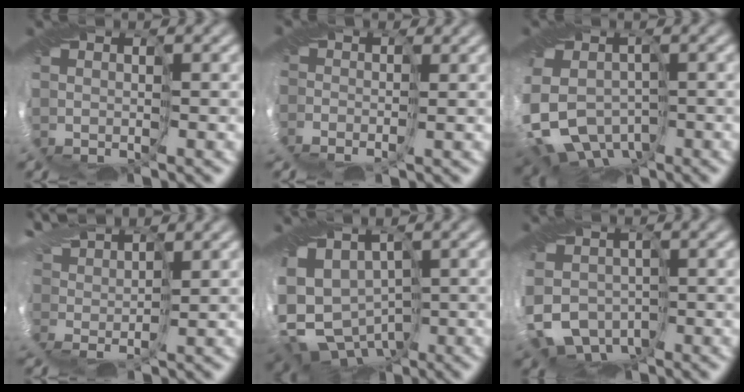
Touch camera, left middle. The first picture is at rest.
{"total": 2.3, "force": [-0.4, 2.1, 0.9], "torque": [-0.017, 0.005, -0.007]}
{"total": 10.6, "force": [-4.5, 8.6, 4.1], "torque": [-0.089, -0.041, -0.078]}
{"total": 2.7, "force": [2.6, 0.5, 0.5], "torque": [-0.017, 0.020, 0.046]}
{"total": 7.6, "force": [-4.1, 5.3, 3.4], "torque": [-0.059, -0.015, -0.066]}
{"total": 5.5, "force": [-2.5, 4.3, 2.2], "torque": [-0.026, -0.007, -0.057]}